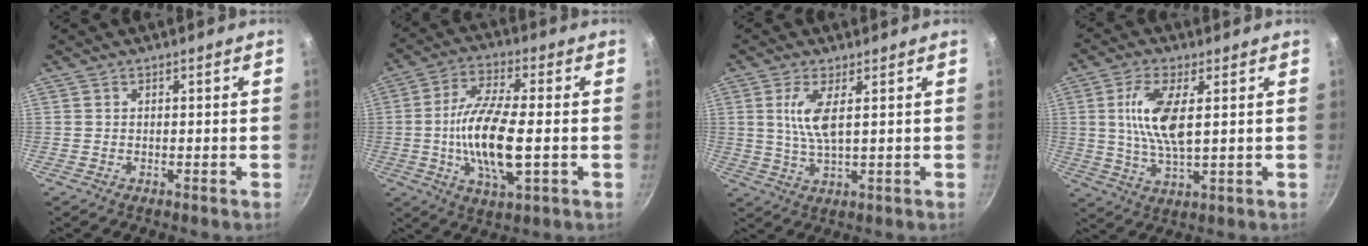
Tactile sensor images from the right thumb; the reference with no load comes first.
{"total": 14.4, "force": [-1.7, 4.7, 13.5], "torque": [-0.262, 0.008, -0.039]}
{"total": 6.5, "force": [1.7, 1.8, 6.0], "torque": [-0.127, -0.007, 0.036]}
{"total": 10.6, "force": [2.1, 4.0, 9.6], "torque": [-0.191, -0.003, 0.042]}